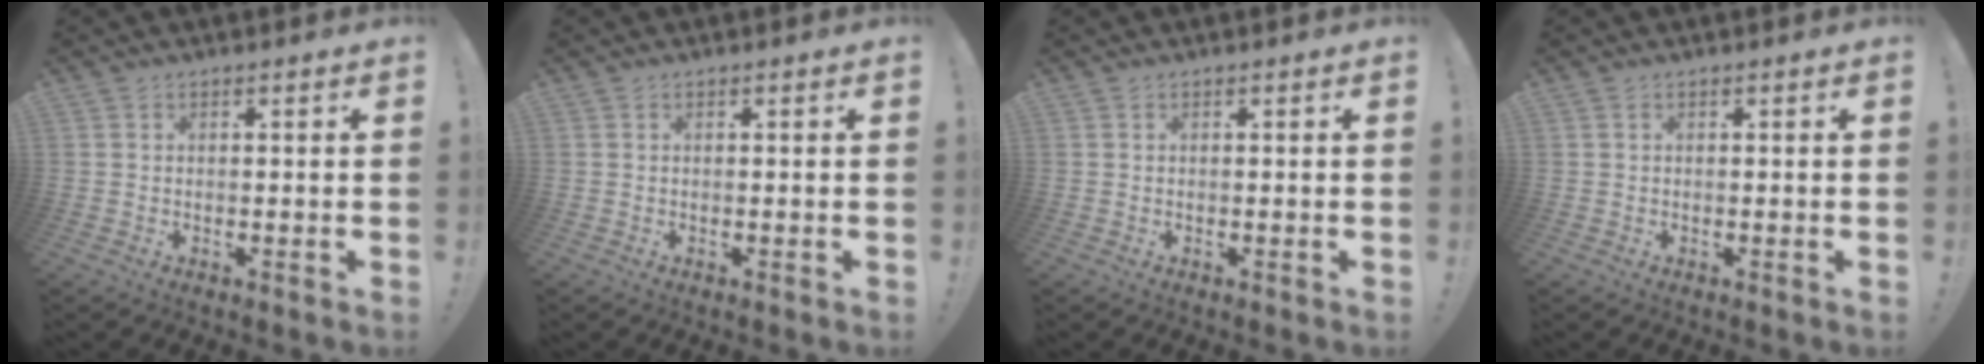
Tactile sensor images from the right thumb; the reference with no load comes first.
{"total": 0.0}
{"total": 0.0}
{"total": 0.0}